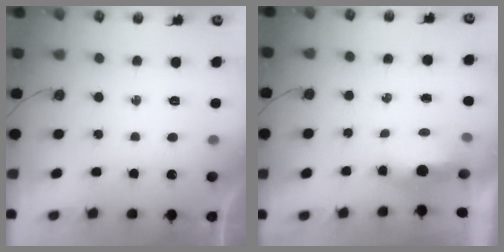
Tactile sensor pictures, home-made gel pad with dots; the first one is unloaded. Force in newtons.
{"total": 4.9, "press": 4.8, "slide": 1.0}